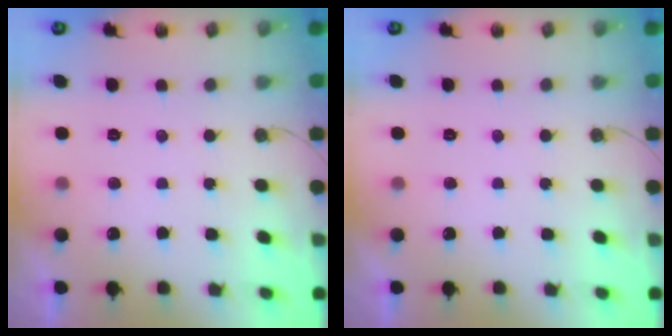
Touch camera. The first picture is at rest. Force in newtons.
{"total": 0.0}